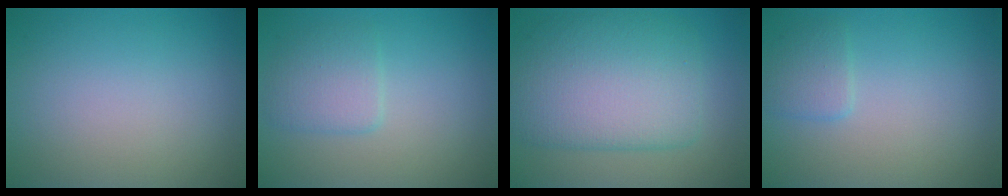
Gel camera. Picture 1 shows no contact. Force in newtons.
{"total": 2.5, "press": 2.5, "slide": 0.1}
{"total": 8.1, "press": 8.1, "slide": 0.3}
{"total": 1.6, "press": 1.6, "slide": 0.1}